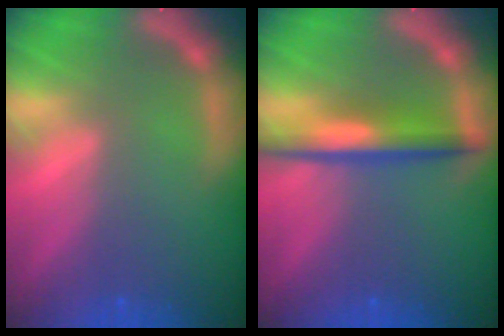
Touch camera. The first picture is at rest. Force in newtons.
{"total": 4.5}